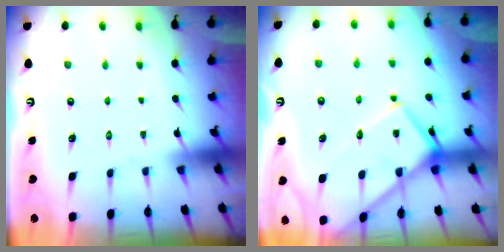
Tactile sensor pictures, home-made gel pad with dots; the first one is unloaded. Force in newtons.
{"total": 15.2, "press": 15.1, "slide": 1.5}